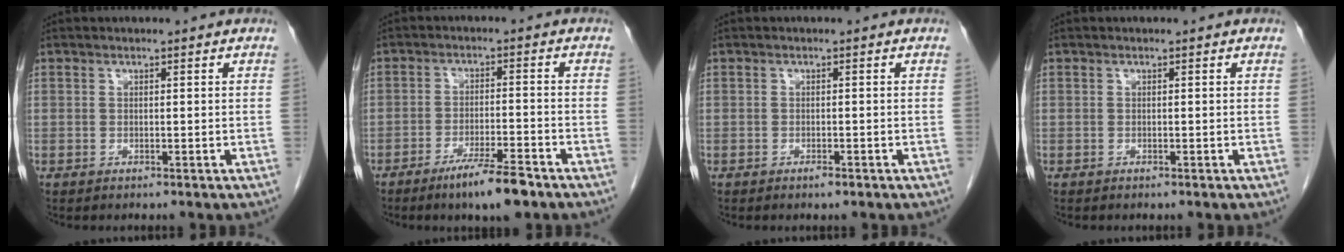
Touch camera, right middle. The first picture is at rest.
{"total": 7.3, "force": [-5.2, 0.5, 5.2], "torque": [-0.091, -0.013, -0.086]}
{"total": 0.8, "force": [-0.6, 0.2, 0.5], "torque": [-0.011, -0.001, -0.006]}
{"total": 0.0}